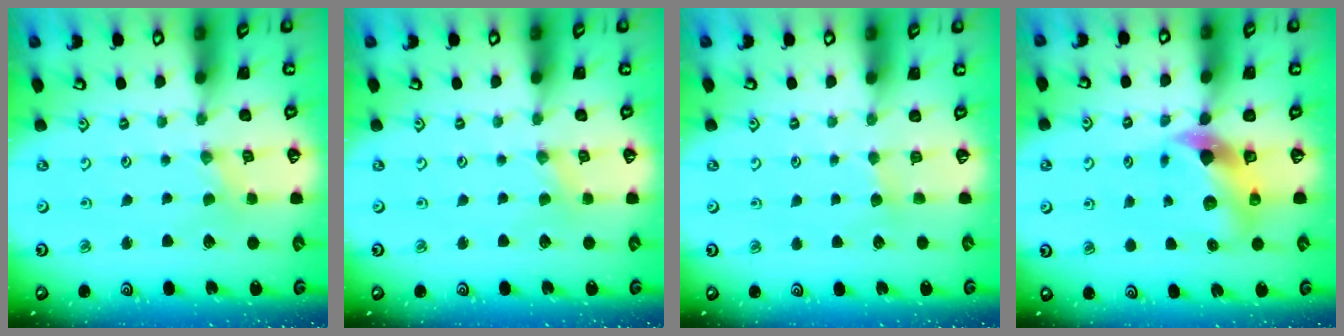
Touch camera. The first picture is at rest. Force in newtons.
{"total": 0.9, "press": 0.9, "slide": 0.2}
{"total": 2.9, "press": 2.9, "slide": 0.5}
{"total": 8.4, "press": 8.3, "slide": 1.3}